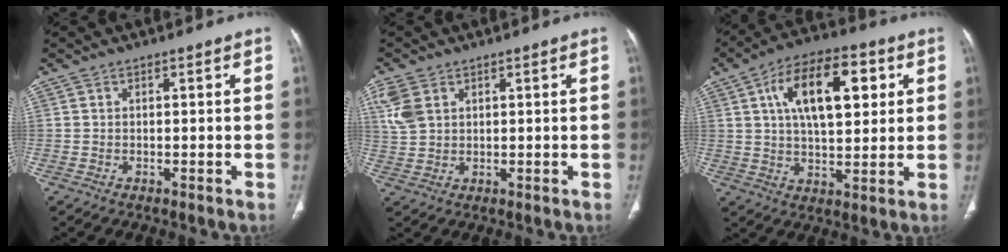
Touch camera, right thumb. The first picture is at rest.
{"total": 5.8, "force": [2.5, 3.8, 3.5], "torque": [-0.082, 0.000, 0.059]}
{"total": 16.9, "force": [5.3, 8.1, 13.8], "torque": [-0.201, 0.002, 0.085]}